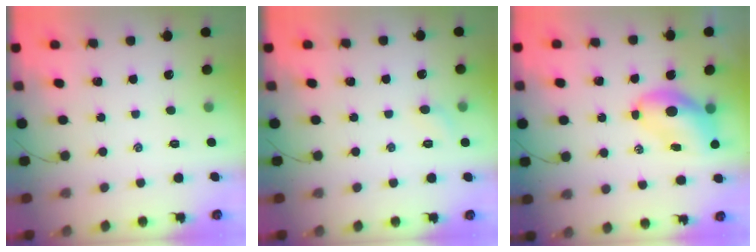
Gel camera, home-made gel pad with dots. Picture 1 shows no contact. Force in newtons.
{"total": 4.9, "press": 4.7, "slide": 1.5}
{"total": 7.2, "press": 7.0, "slide": 1.5}